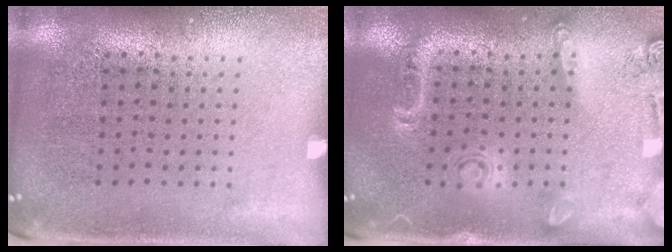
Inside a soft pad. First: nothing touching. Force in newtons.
{"total": 1.6, "press": 1.2, "slide": 1.1}